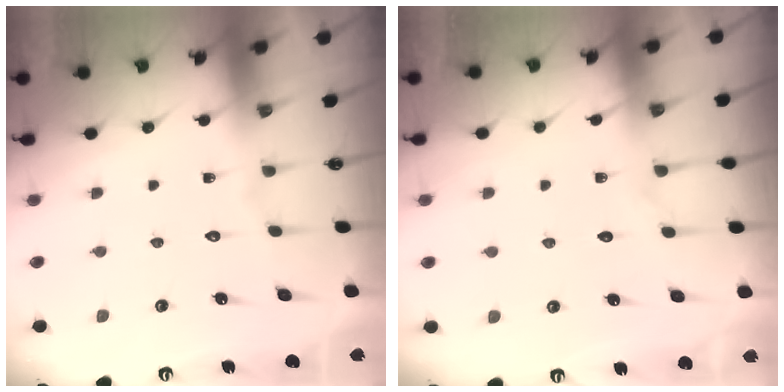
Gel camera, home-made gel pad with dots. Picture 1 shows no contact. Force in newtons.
{"total": 3.9, "press": 3.9, "slide": 0.5}